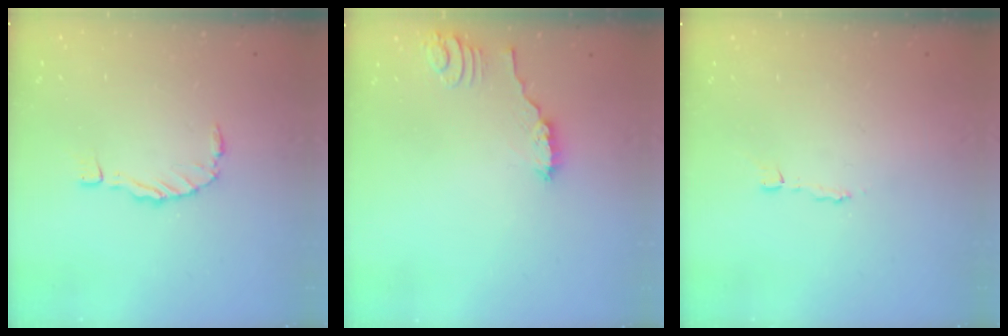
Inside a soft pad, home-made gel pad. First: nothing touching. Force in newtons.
{"total": 2.3, "press": 2.3, "slide": 0.2}
{"total": 2.1, "press": 2.1, "slide": 0.0}